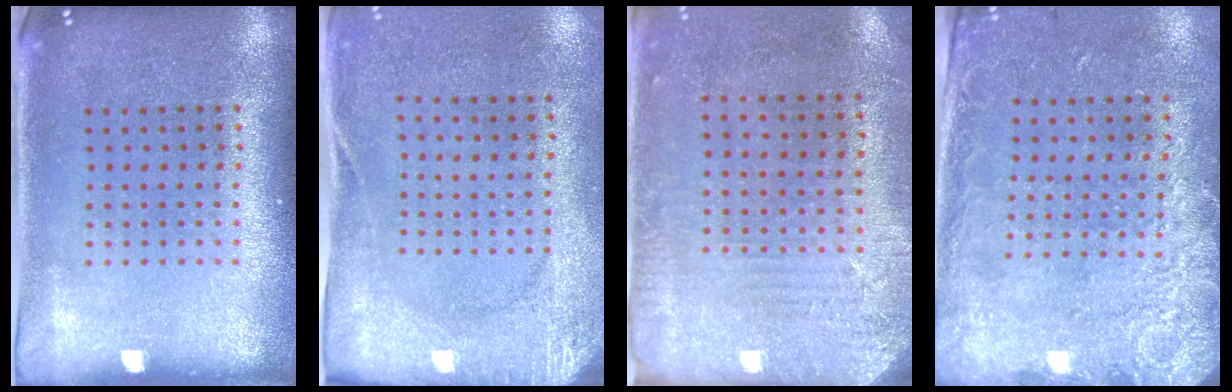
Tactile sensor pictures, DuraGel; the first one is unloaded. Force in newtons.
{"total": 2.7, "press": 2.1, "slide": 1.7}
{"total": 2.8, "press": 2.3, "slide": 1.5}
{"total": 2.6, "press": 1.9, "slide": 1.8}